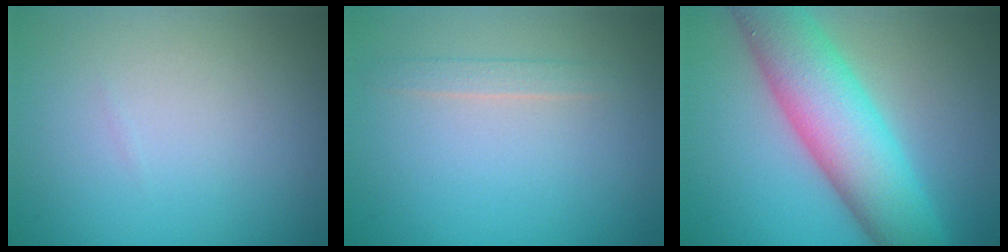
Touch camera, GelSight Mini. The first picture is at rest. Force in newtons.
{"total": 1.1, "press": 1.1, "slide": 0.1}
{"total": 9.4, "press": 9.4, "slide": 0.1}